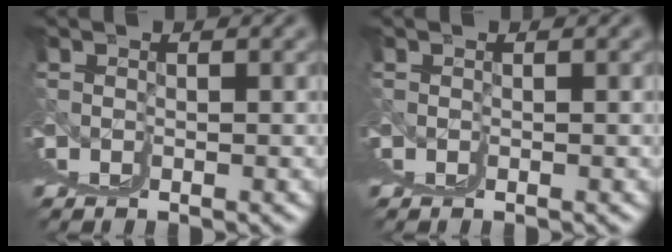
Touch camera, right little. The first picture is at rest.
{"total": 0.0}